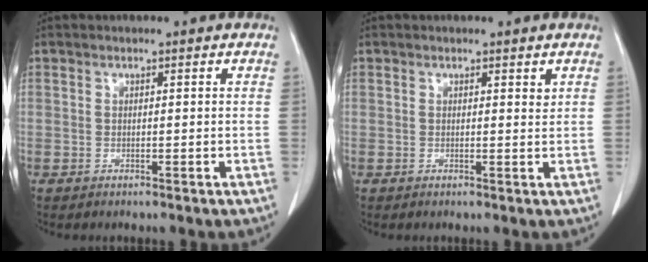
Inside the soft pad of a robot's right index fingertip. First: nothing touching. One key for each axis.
{"total": 0.7, "fx": 0.5, "fy": 0.2, "fz": 0.4, "tx": -0.006, "ty": -0.003, "tz": 0.006}